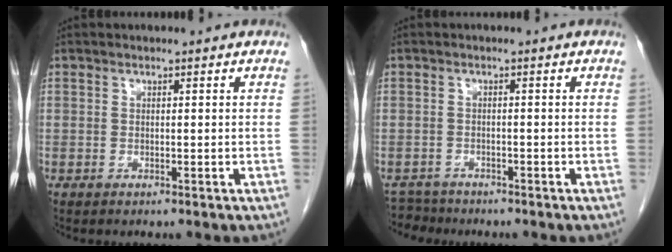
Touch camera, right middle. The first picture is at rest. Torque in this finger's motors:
{"motor_torque": [-0.44, -0.44, -0.19, -0.05]}